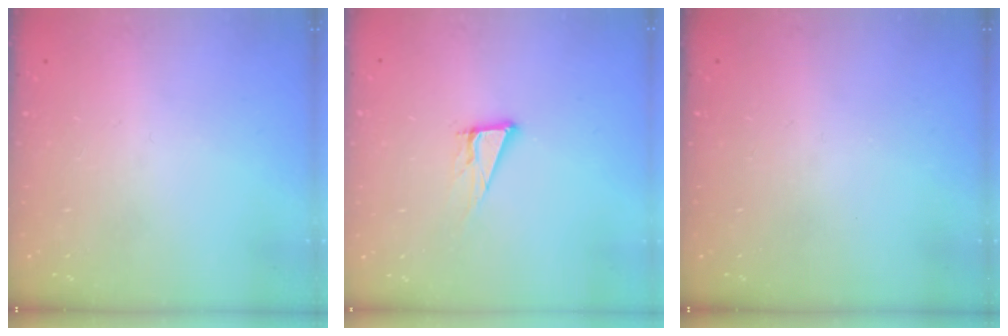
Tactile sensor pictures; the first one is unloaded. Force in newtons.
{"total": 7.6, "press": 7.3, "slide": 2.3}
{"total": 0.0}